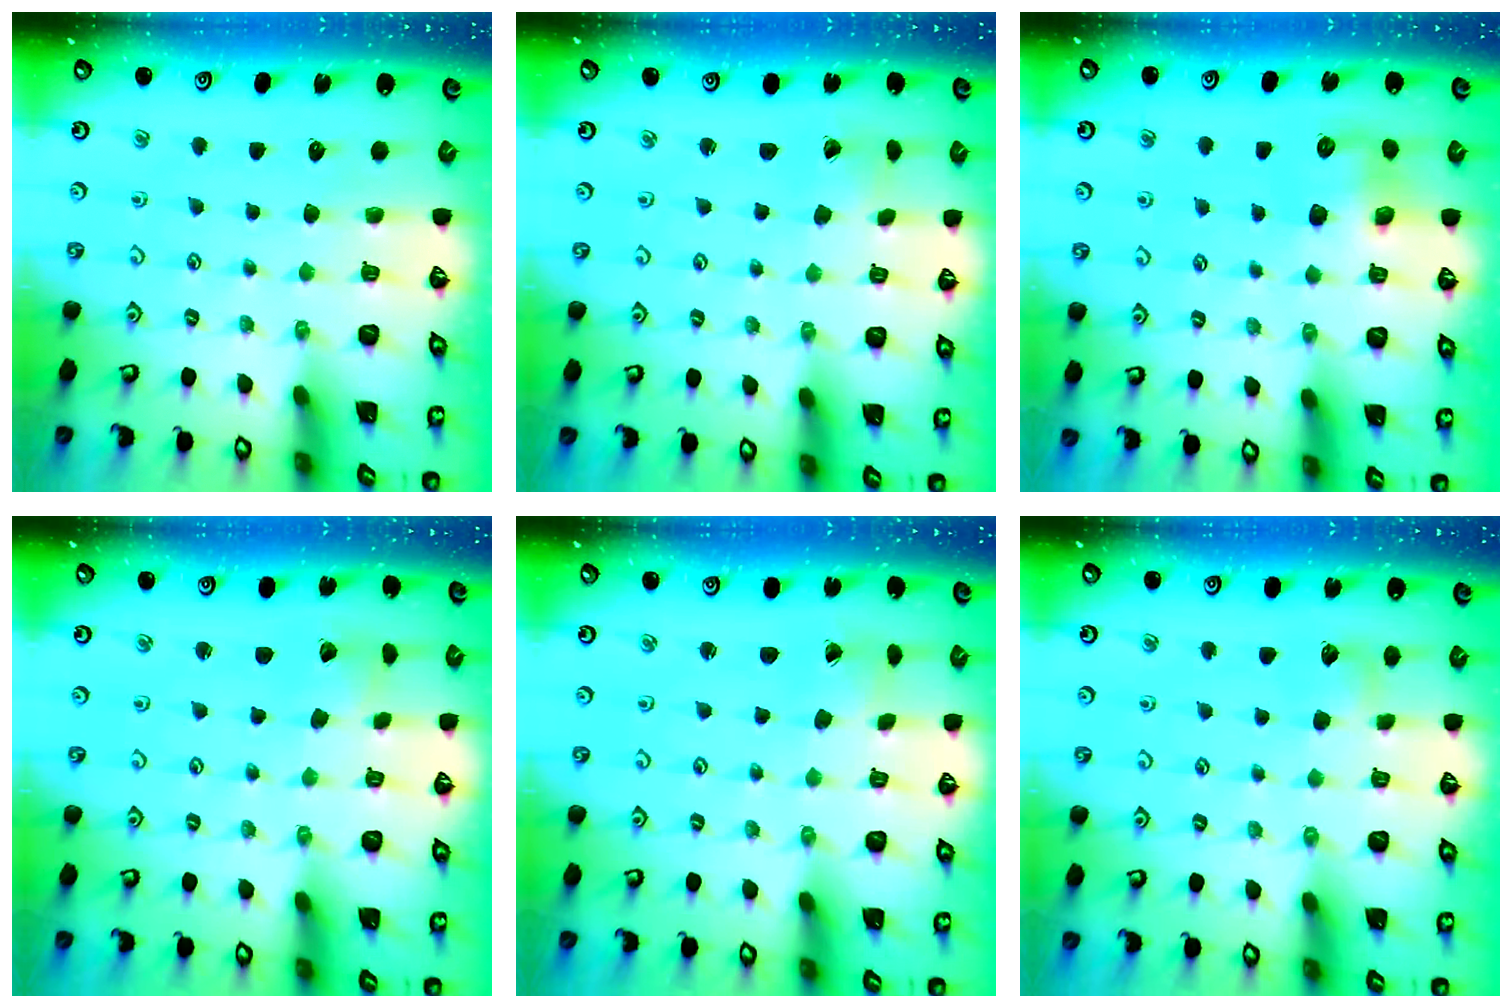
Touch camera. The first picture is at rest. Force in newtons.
{"total": 0.7, "press": 0.7, "slide": 0.0}
{"total": 8.3, "press": 8.3, "slide": 0.3}
{"total": 3.4, "press": 3.3, "slide": 0.2}
{"total": 1.4, "press": 1.4, "slide": 0.1}
{"total": 4.2, "press": 4.1, "slide": 0.6}